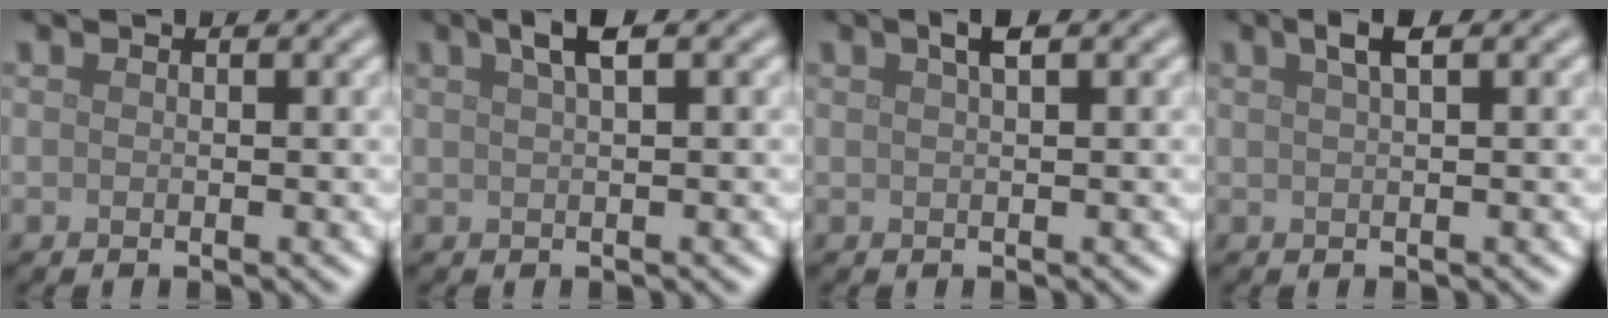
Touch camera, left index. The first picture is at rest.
{"total": 2.6, "force": [1.4, 0.6, 2.1], "torque": [-0.028, 0.007, 0.022]}
{"total": 1.8, "force": [0.9, 0.4, 1.5], "torque": [-0.021, 0.007, 0.014]}
{"total": 2.2, "force": [1.2, 0.6, 1.8], "torque": [-0.023, 0.007, 0.017]}